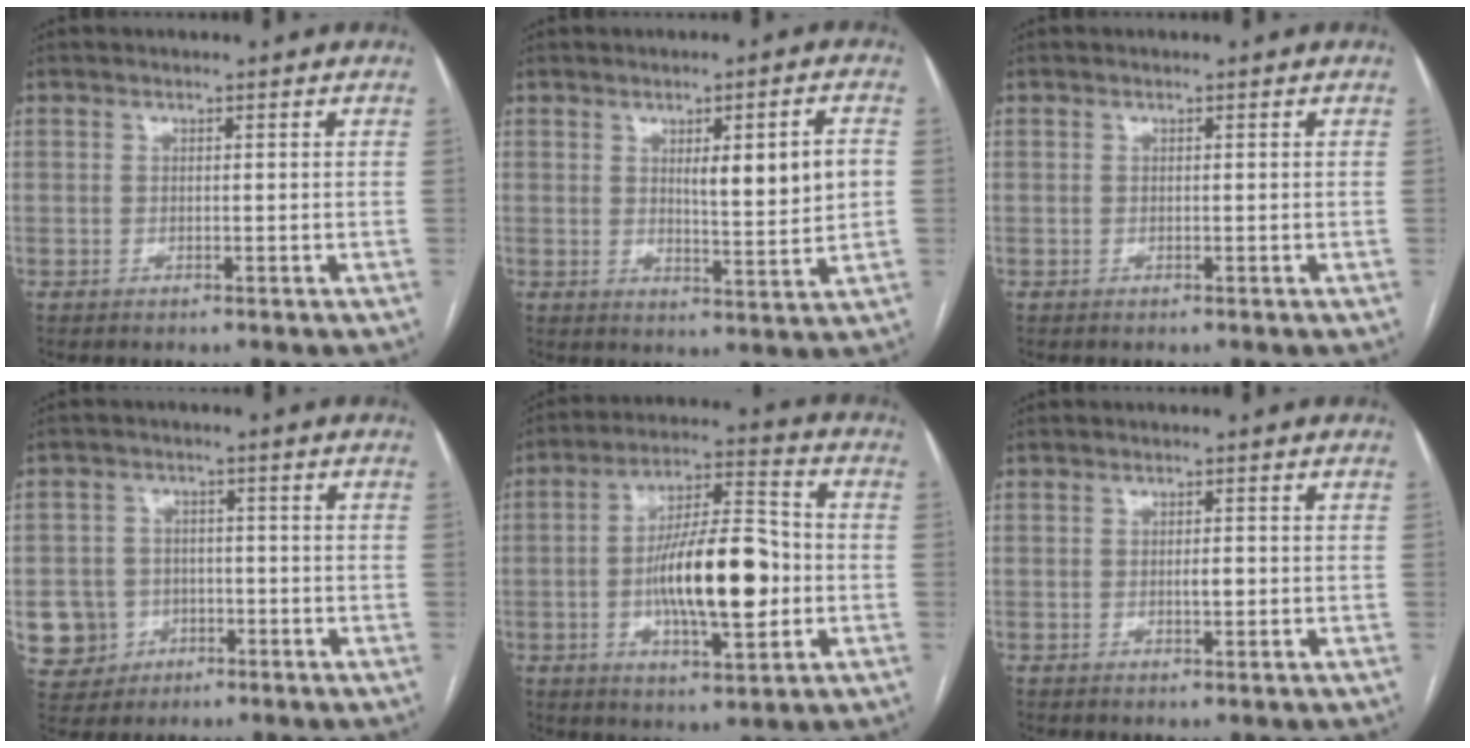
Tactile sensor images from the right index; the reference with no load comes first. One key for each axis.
{"total": 7.9, "fx": 1.4, "fy": 0.9, "fz": 7.7, "tx": -0.114, "ty": -0.004, "tz": 0.023}
{"total": 0.0}
{"total": 6.4, "fx": -1.6, "fy": 6.2, "fz": 0.8, "tx": -0.014, "ty": 0.010, "tz": -0.020}
{"total": 15.1, "fx": -2.0, "fy": 4.1, "fz": 14.4, "tx": -0.252, "ty": 0.013, "tz": -0.032}
{"total": 1.2, "fx": -0.1, "fy": 0.3, "fz": 1.1, "tx": -0.018, "ty": 0.000, "tz": -0.001}